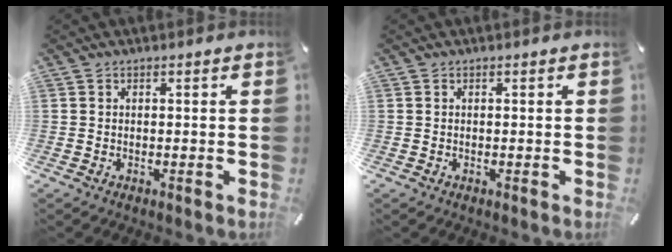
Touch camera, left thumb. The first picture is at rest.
{"total": 0.0}